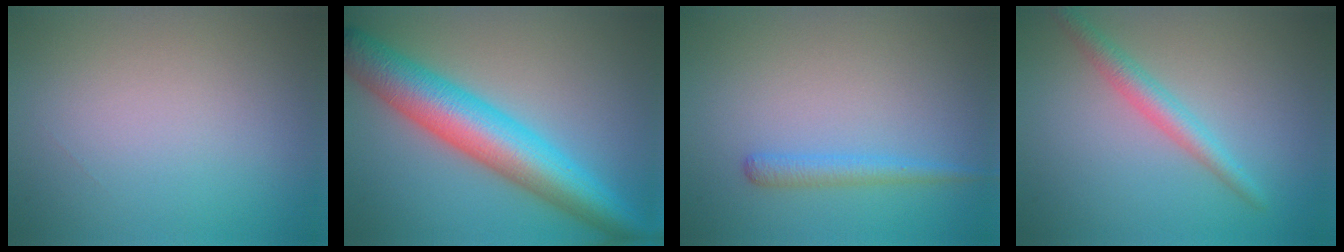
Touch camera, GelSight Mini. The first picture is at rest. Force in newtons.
{"total": 9.2, "press": 9.2, "slide": 0.1}
{"total": 1.7, "press": 1.7, "slide": 0.1}
{"total": 2.5, "press": 2.5, "slide": 0.0}